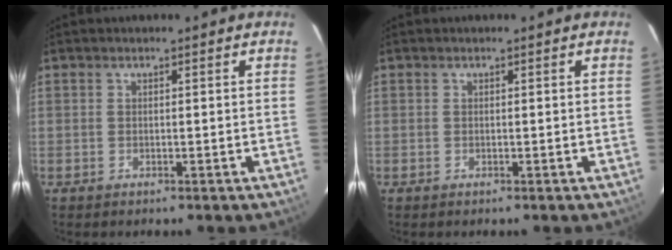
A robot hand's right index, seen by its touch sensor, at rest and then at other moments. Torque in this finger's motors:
{"motor_torque": [0.00, 0.00, 0.01, 0.00]}